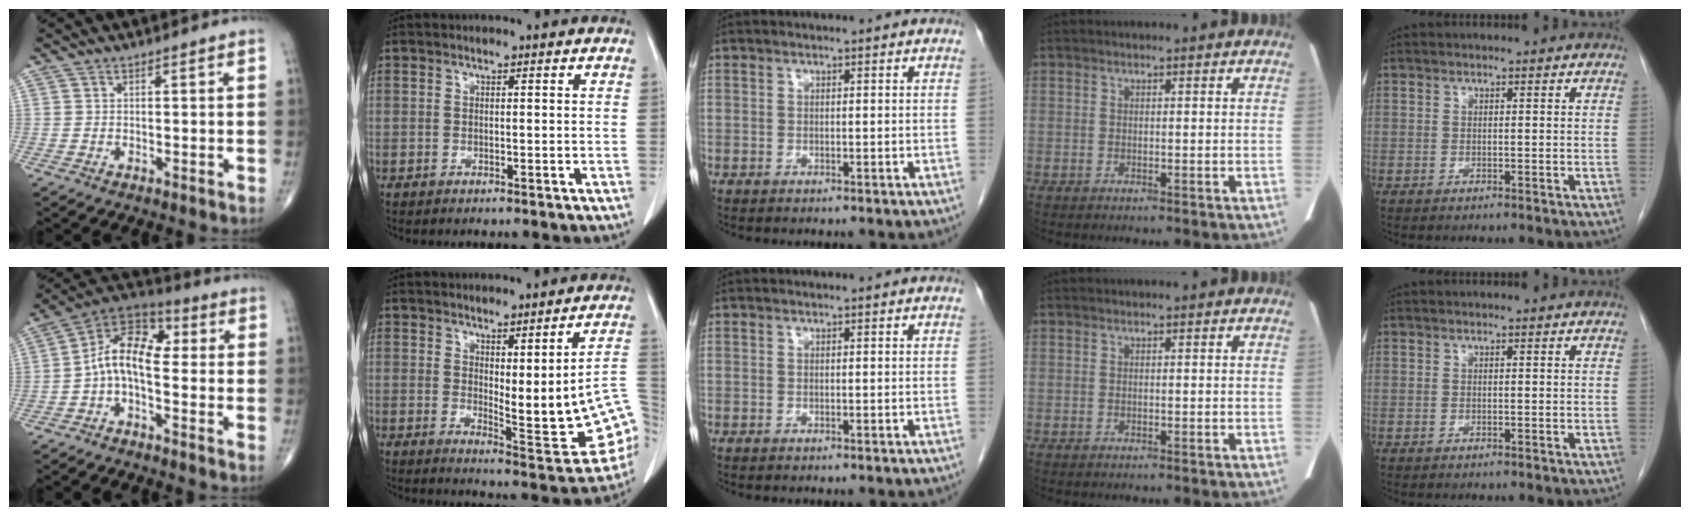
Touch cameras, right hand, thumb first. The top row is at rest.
{"thumb": {"total": 10.4, "force": [-1.1, 5.7, 8.7], "torque": [-0.135, 0.041, -0.037]}, "index": {"total": 12.8, "force": [-0.9, 2.8, 12.4], "torque": [-0.135, -0.006, -0.001]}}